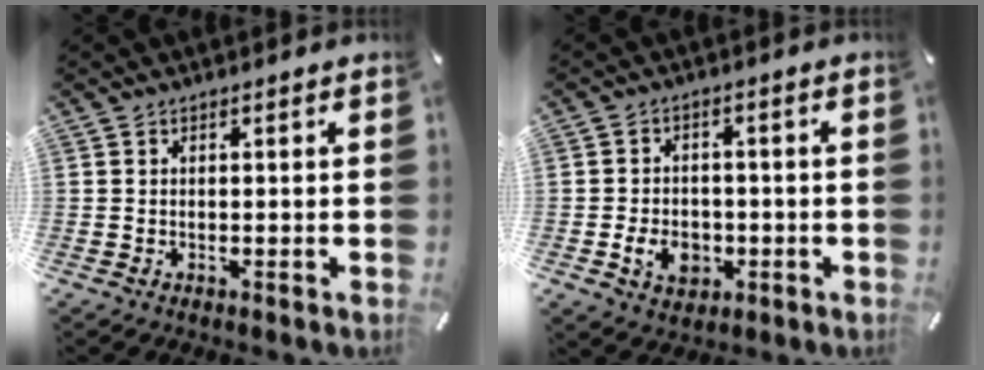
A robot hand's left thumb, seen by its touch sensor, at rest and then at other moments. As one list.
[{"total": 7.1, "force": [-2.2, 5.5, 4.0], "torque": [-0.076, 0.007, -0.038]}]